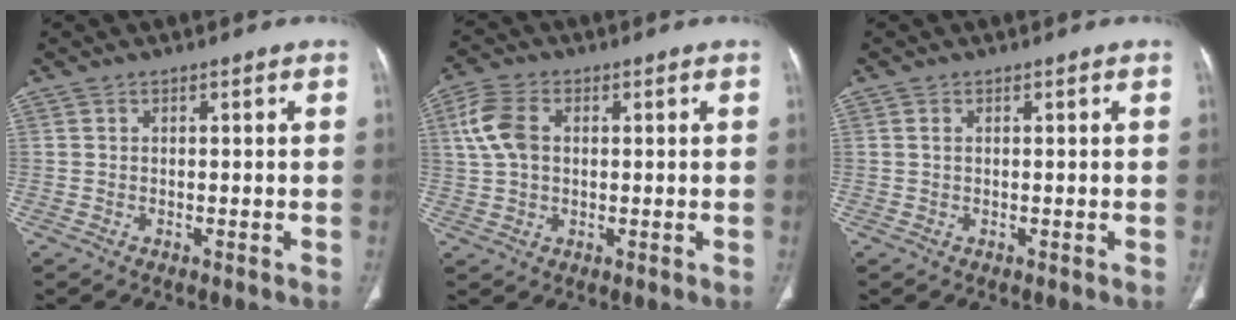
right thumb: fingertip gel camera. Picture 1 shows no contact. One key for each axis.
{"total": 7.4, "fx": 1.4, "fy": 4.9, "fz": 5.3, "tx": -0.118, "ty": 0.013, "tz": 0.028}
{"total": 0.6, "fx": 0.1, "fy": 0.3, "fz": 0.4, "tx": -0.012, "ty": 0.003, "tz": 0.003}